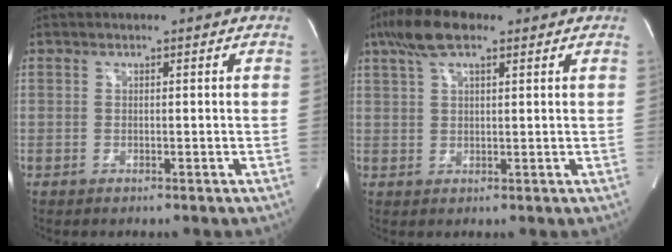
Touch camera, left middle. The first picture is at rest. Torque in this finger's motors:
{"motor_torque": [1.16, -0.43, 0.10, 0.13]}